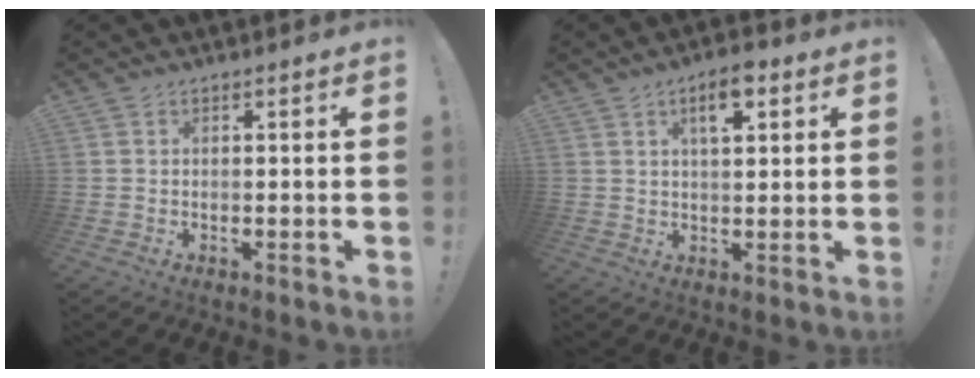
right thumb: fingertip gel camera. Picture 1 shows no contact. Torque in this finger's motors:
{"motor_torque": [0.05, 1.74, 0.43, 0.08, 0.01]}